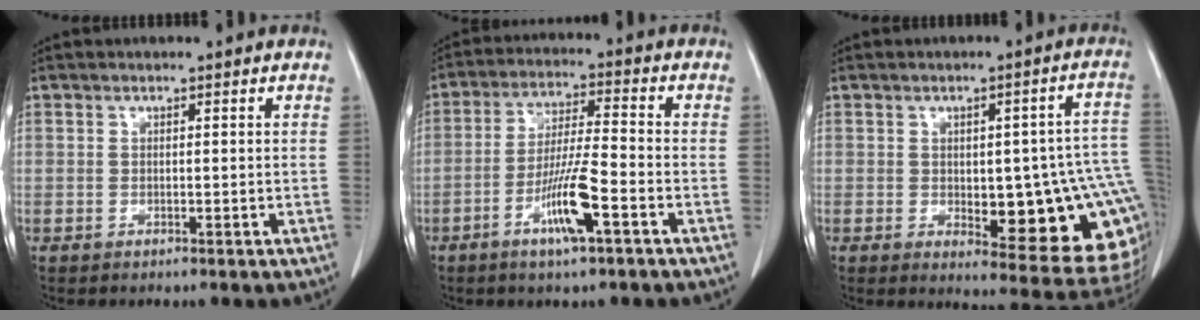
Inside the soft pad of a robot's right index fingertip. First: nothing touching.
{"total": 9.0, "force": [-4.0, 0.5, 8.0], "torque": [-0.156, -0.006, -0.074]}
{"total": 18.9, "force": [-2.9, 5.9, 17.8], "torque": [-0.136, 0.021, -0.010]}